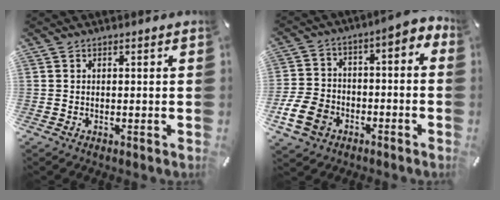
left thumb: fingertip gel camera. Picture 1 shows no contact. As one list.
[{"total": 12.1, "force": [-5.1, 8.8, 6.5], "torque": [-0.131, 0.029, -0.094]}]